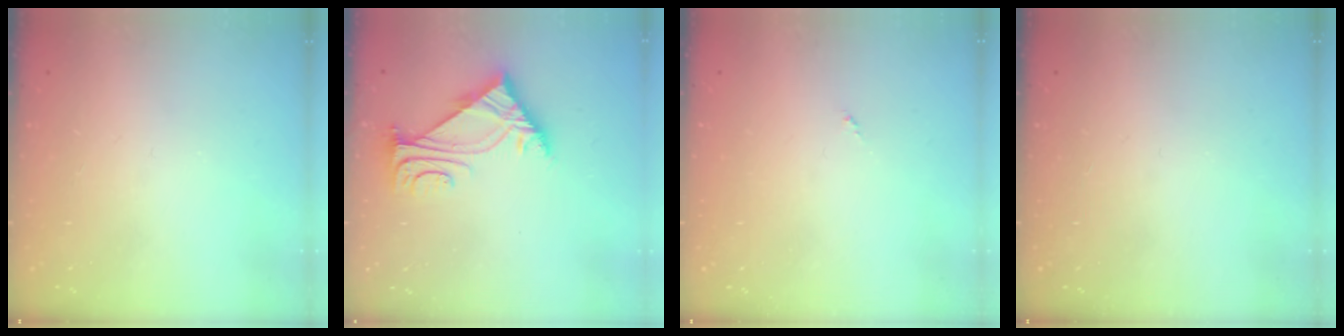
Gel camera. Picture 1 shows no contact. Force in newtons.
{"total": 5.9, "press": 5.8, "slide": 1.1}
{"total": 0.0}
{"total": 0.0}